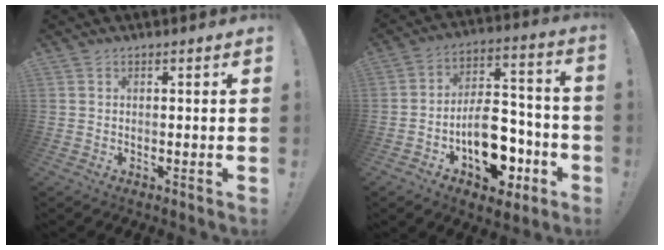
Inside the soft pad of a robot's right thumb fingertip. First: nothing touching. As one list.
[{"total": 17.0, "force": [-7.1, 10.5, 11.3], "torque": [-0.157, 0.063, -0.105]}]